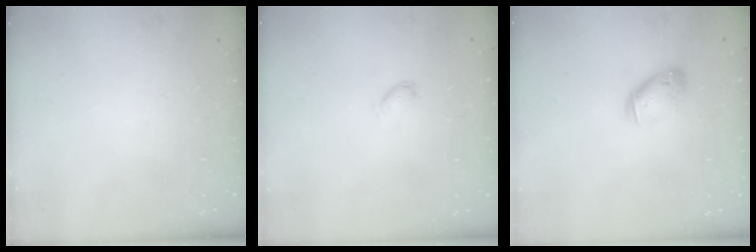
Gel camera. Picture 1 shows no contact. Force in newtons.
{"total": 3.1, "press": 3.1, "slide": 0.4}
{"total": 9.7, "press": 9.5, "slide": 1.6}